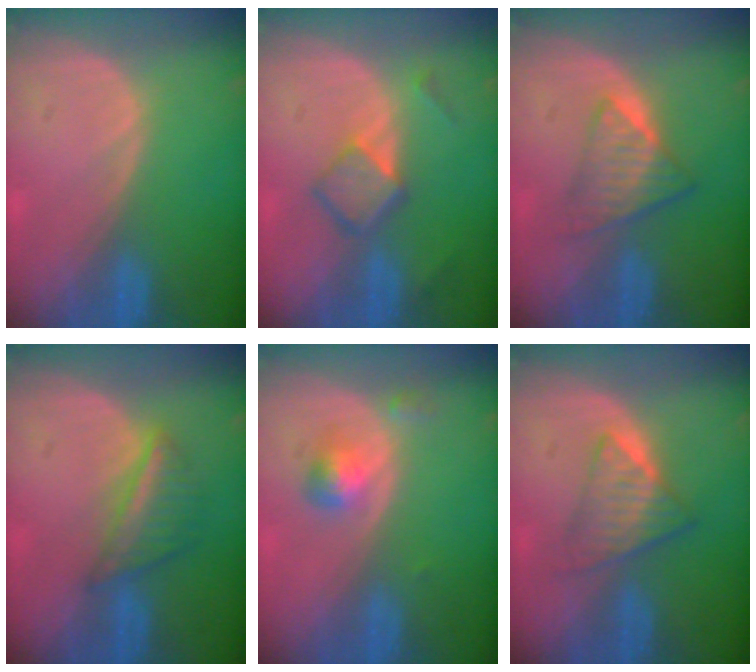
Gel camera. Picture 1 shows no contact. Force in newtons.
{"total": 5.2, "press": 4.6, "slide": 2.4}
{"total": 5.9, "press": 5.1, "slide": 3.0}
{"total": 5.3, "press": 5.2, "slide": 1.1}
{"total": 3.1, "press": 3.1, "slide": 0.2}
{"total": 6.2, "press": 5.4, "slide": 3.1}